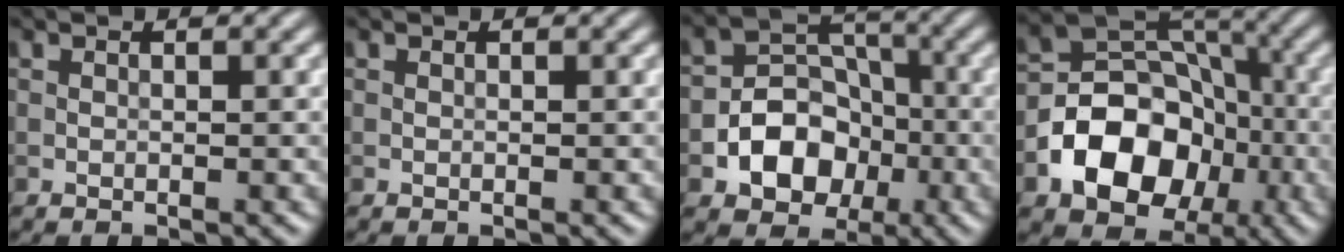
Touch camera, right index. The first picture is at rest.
{"total": 0.0}
{"total": 6.4, "force": [-2.2, 4.9, 3.4], "torque": [-0.029, 0.004, -0.046]}
{"total": 9.6, "force": [-3.2, 7.1, 5.5], "torque": [-0.073, 0.004, -0.059]}